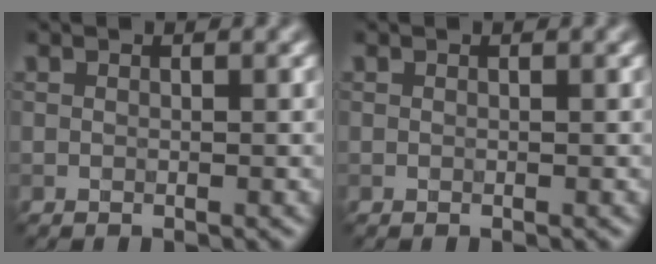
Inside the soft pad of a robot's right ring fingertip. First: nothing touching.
{"total": 0.0}